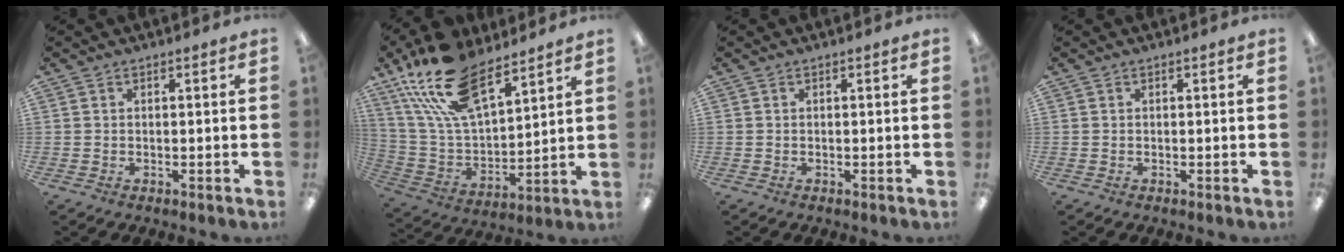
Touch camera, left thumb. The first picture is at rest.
{"total": 21.9, "force": [14.8, 10.1, 12.7], "torque": [-0.267, -0.070, 0.269]}
{"total": 0.0}
{"total": 0.0}